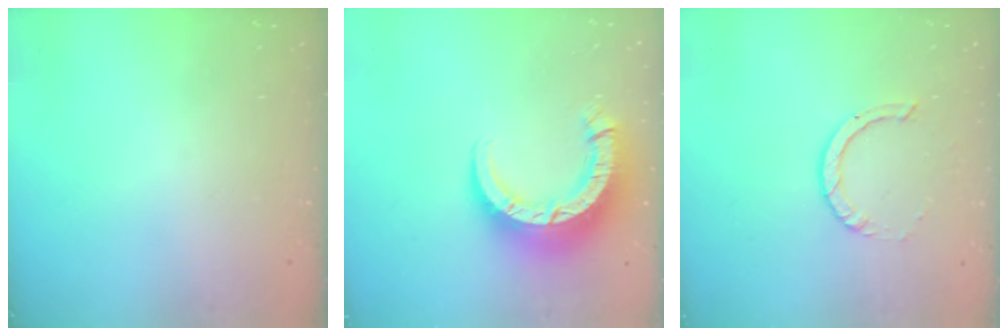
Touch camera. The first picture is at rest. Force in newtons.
{"total": 12.5, "press": 12.4, "slide": 1.3}
{"total": 3.5, "press": 3.5, "slide": 0.4}